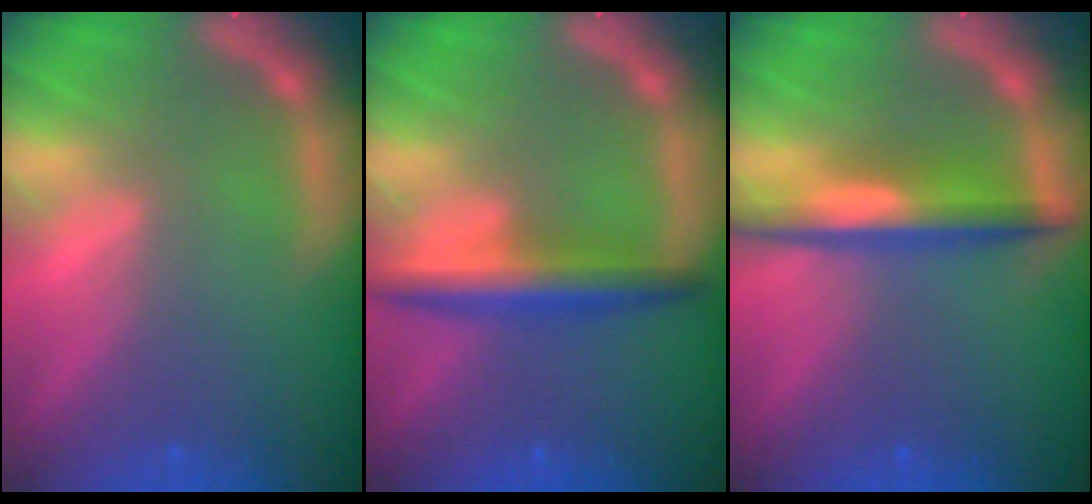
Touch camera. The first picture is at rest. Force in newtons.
{"total": 4.5}
{"total": 5.0}